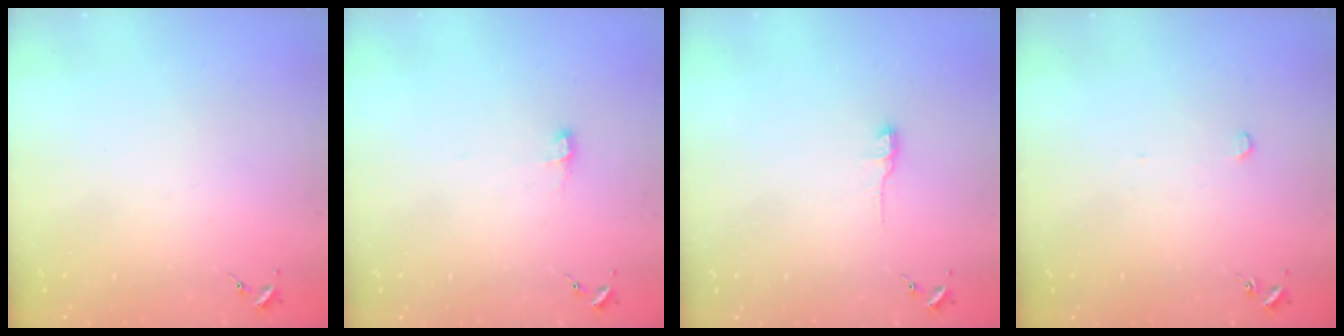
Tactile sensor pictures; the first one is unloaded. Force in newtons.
{"total": 5.0, "press": 5.0, "slide": 0.4}
{"total": 5.0, "press": 5.0, "slide": 0.5}
{"total": 2.4, "press": 2.4, "slide": 0.0}